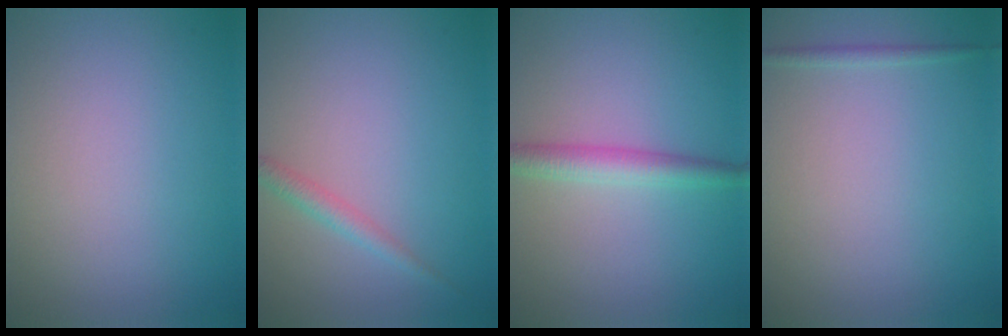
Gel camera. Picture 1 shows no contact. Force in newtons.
{"total": 1.4, "press": 1.4, "slide": 0.0}
{"total": 2.7, "press": 2.7, "slide": 0.1}
{"total": 0.8, "press": 0.8, "slide": 0.1}